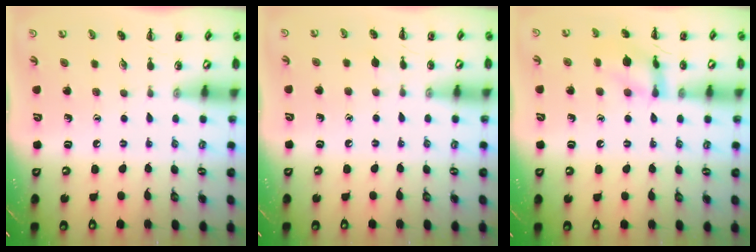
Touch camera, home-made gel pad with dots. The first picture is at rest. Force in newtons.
{"total": 2.8, "press": 2.6, "slide": 0.8}
{"total": 11.1, "press": 11.1, "slide": 0.7}